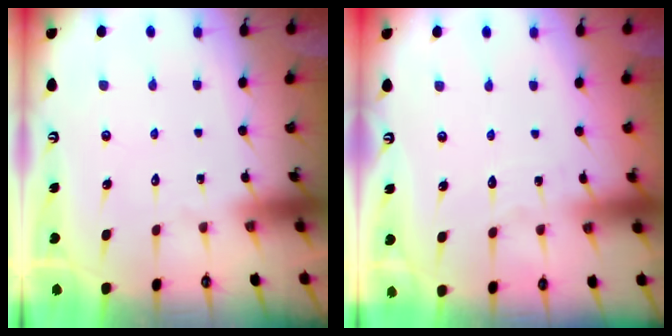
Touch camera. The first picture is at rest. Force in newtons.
{"total": 2.9, "press": 2.9, "slide": 0.2}